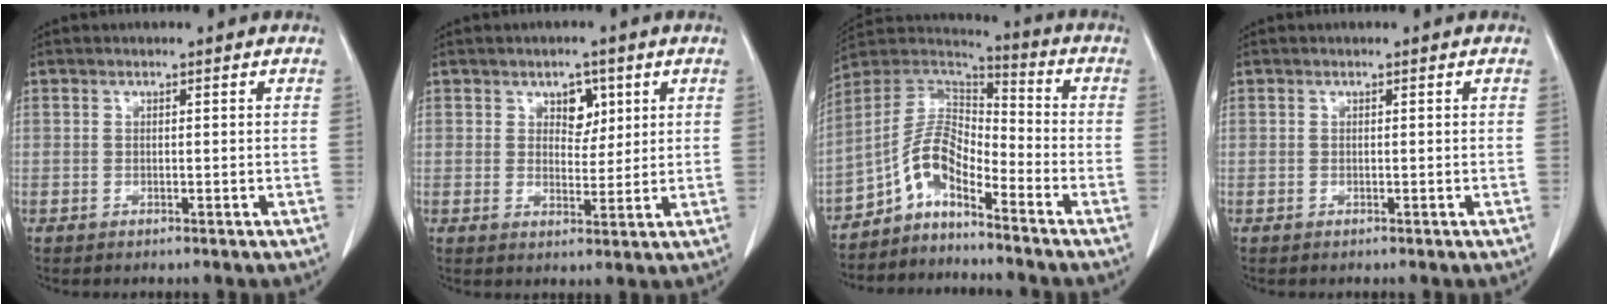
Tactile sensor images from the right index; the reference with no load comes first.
{"total": 3.9, "force": [1.8, 2.6, 2.3], "torque": [-0.028, 0.004, 0.029]}
{"total": 8.8, "force": [-5.9, 3.0, 5.8], "torque": [-0.120, 0.031, -0.116]}
{"total": 0.0}